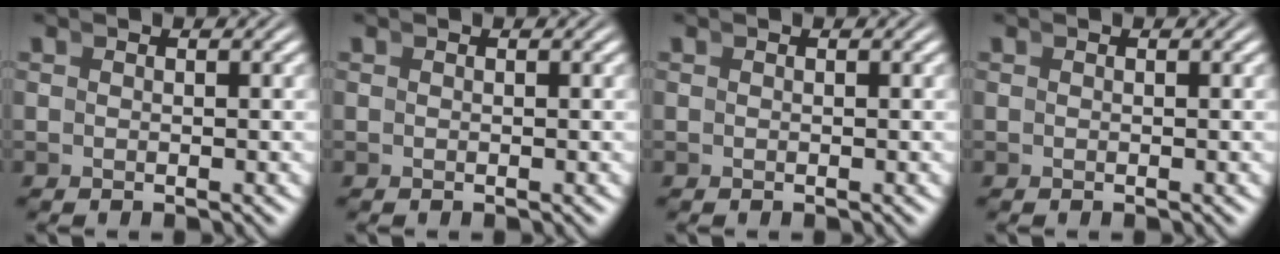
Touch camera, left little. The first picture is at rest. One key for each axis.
{"total": 0.0}
{"total": 0.0}
{"total": 0.0}